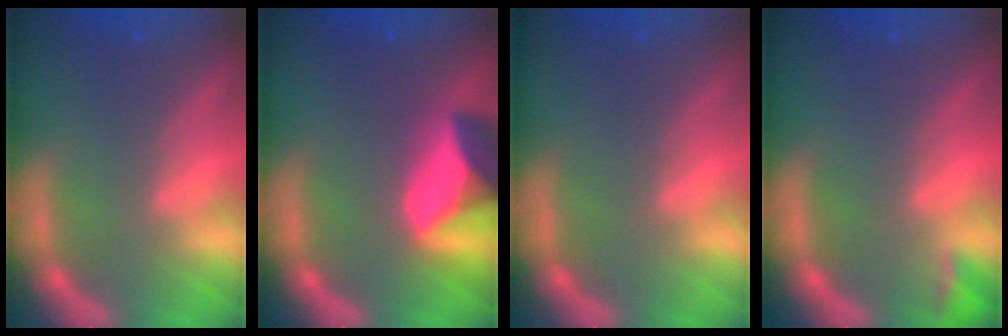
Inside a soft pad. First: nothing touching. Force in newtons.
{"total": 8.9}
{"total": 0.0}
{"total": 1.4}